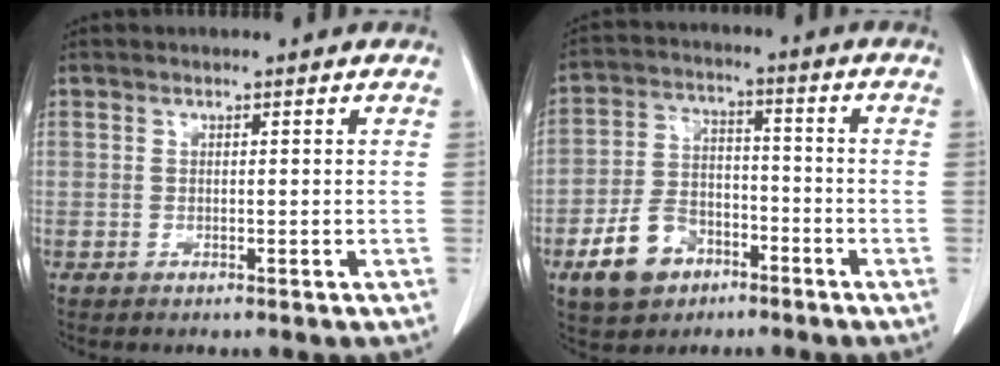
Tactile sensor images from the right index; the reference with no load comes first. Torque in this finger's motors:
{"motor_torque": [0.06, -0.27, -0.44, -0.06]}